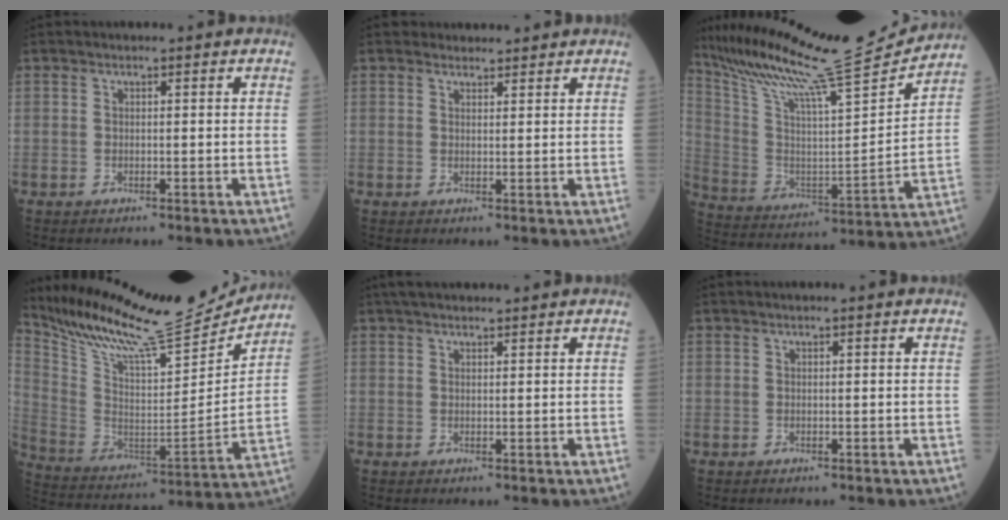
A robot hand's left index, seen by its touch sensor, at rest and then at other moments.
{"total": 2.4, "force": [2.3, 0.8, -0.1], "torque": [0.001, 0.010, 0.030]}
{"total": 22.9, "force": [21.0, -0.8, 9.1], "torque": [-0.182, -0.049, 0.336]}
{"total": 22.1, "force": [20.9, 1.7, 7.0], "torque": [-0.150, -0.059, 0.331]}
{"total": 6.3, "force": [5.5, 1.1, 3.0], "torque": [-0.040, 0.038, 0.084]}
{"total": 0.7, "force": [0.5, -0.1, 0.4], "torque": [-0.006, 0.011, 0.012]}